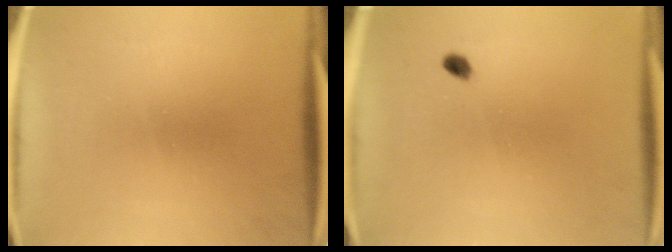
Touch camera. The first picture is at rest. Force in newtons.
{"total": 2.0}